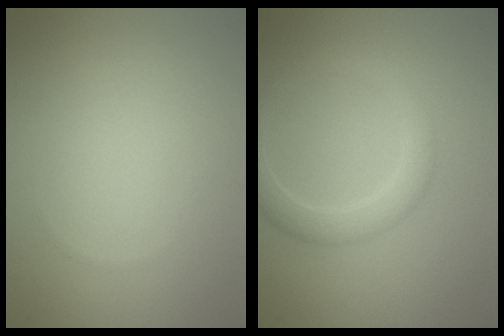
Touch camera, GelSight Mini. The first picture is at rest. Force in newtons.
{"total": 2.7, "press": 2.7, "slide": 0.1}